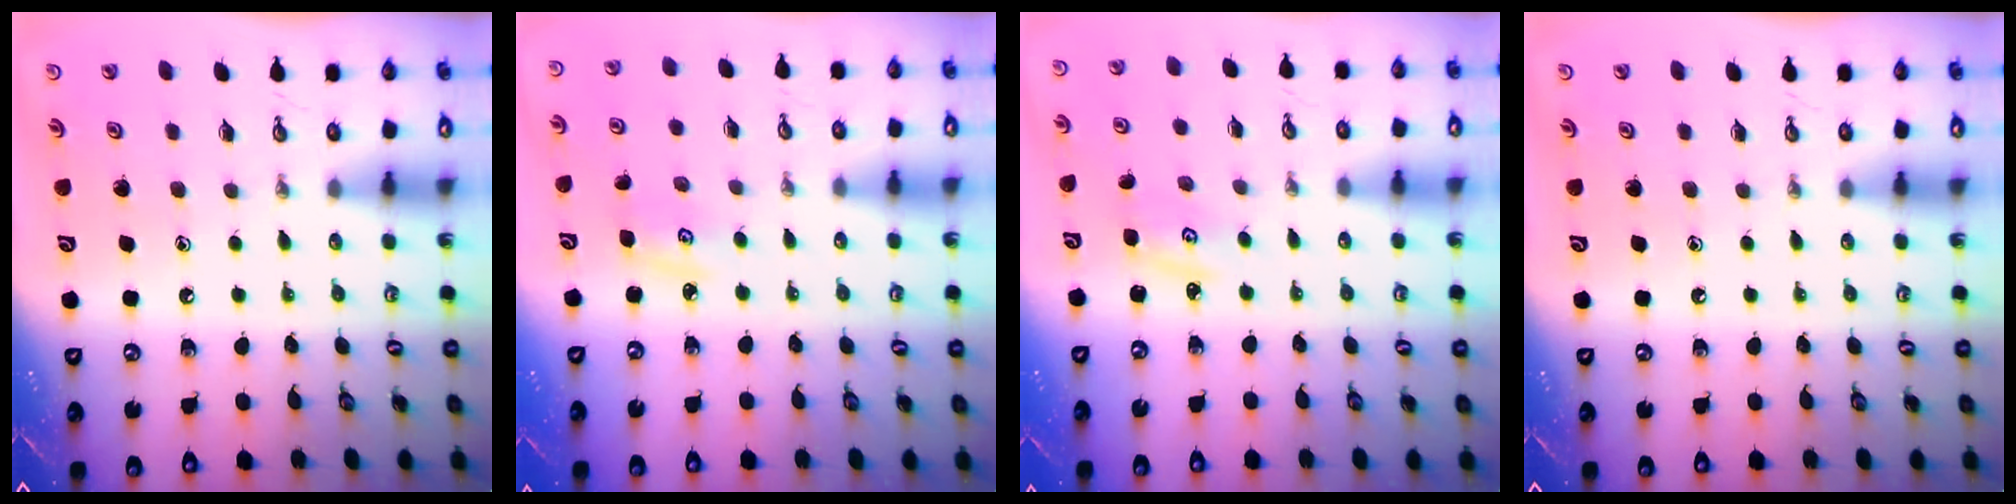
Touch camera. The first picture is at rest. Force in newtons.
{"total": 3.0, "press": 3.0, "slide": 0.4}
{"total": 2.6, "press": 2.6, "slide": 0.4}
{"total": 0.0}